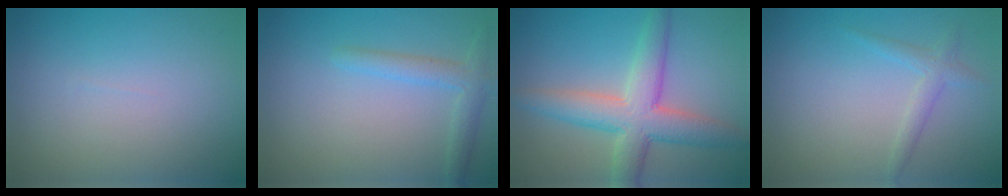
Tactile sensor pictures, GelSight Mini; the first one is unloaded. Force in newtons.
{"total": 2.3, "press": 2.3, "slide": 0.1}
{"total": 6.3, "press": 6.3, "slide": 0.1}
{"total": 1.6, "press": 1.6, "slide": 0.1}